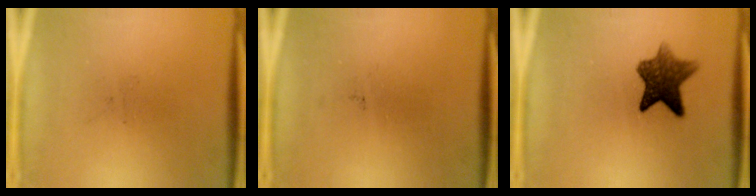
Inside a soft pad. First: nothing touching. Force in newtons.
{"total": 0.0}
{"total": 8.1}